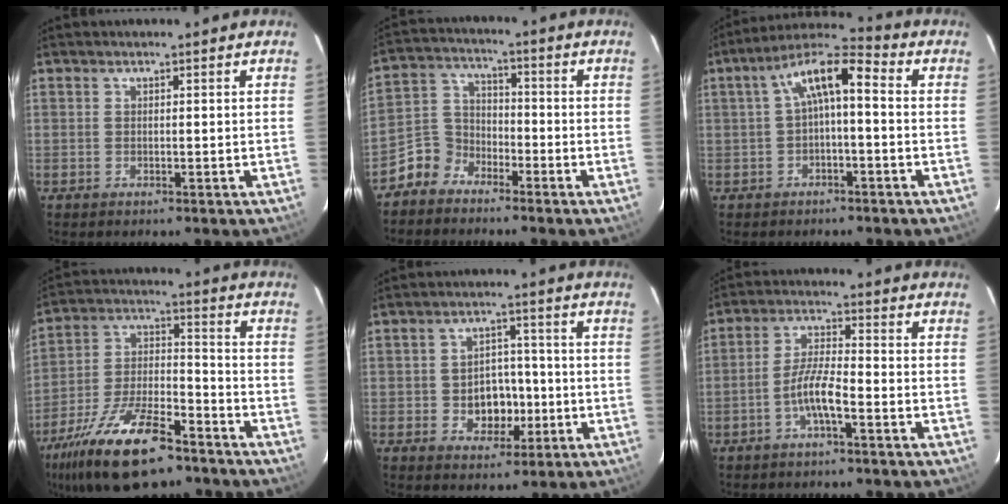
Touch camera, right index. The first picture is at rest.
{"total": 6.6, "force": [-4.8, 4.4, 0.7], "torque": [-0.019, 0.033, -0.106]}
{"total": 8.3, "force": [-0.1, 2.7, 7.8], "torque": [-0.153, 0.029, -0.005]}
{"total": 20.0, "force": [-13.6, 7.0, 12.9], "torque": [-0.259, -0.023, -0.237]}
{"total": 7.2, "force": [-1.7, 5.6, 4.1], "torque": [-0.080, 0.012, -0.013]}
{"total": 6.1, "force": [-3.0, 0.8, 5.2], "torque": [-0.108, 0.009, -0.058]}